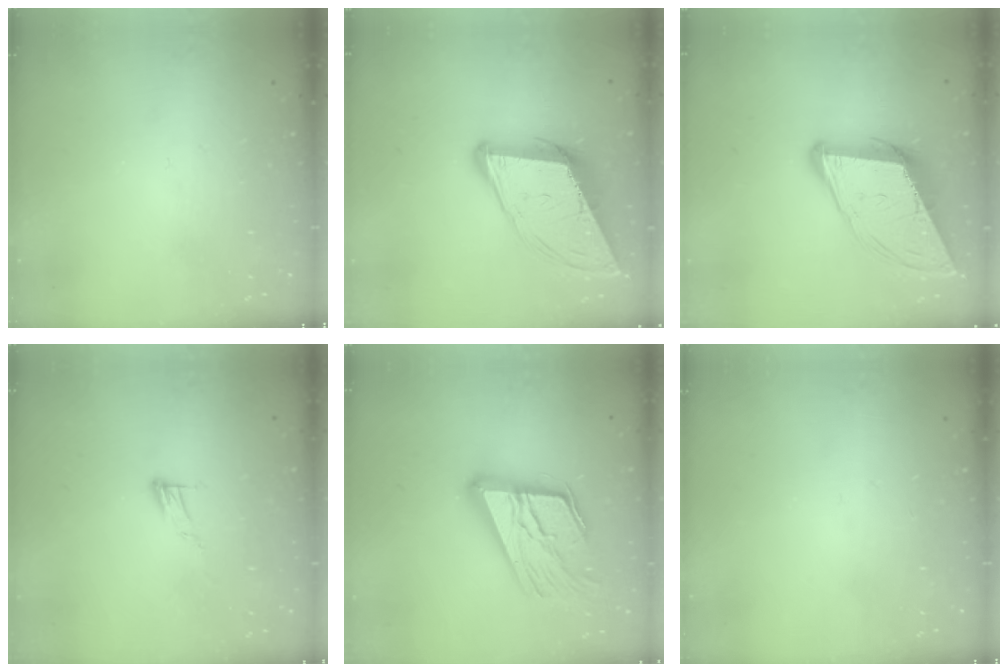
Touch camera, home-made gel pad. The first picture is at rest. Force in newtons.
{"total": 13.2, "press": 12.6, "slide": 4.0}
{"total": 13.2, "press": 12.6, "slide": 4.0}
{"total": 6.1, "press": 6.1, "slide": 0.3}
{"total": 20.9, "press": 20.8, "slide": 2.2}
{"total": 0.0}